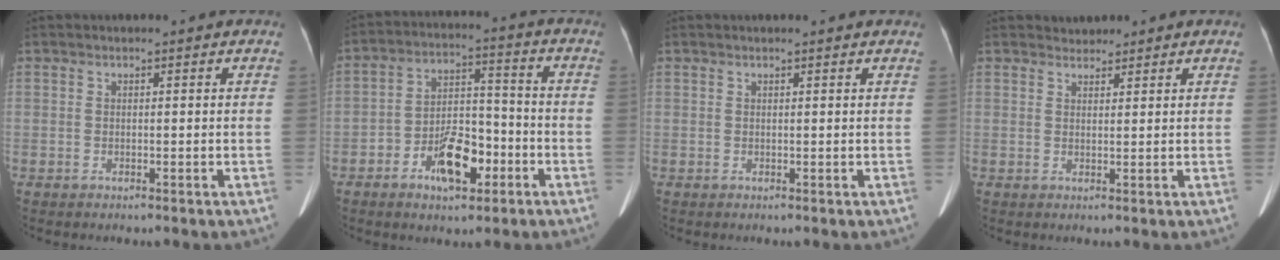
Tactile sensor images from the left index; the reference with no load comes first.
{"total": 9.8, "force": [-4.7, 4.5, 7.4], "torque": [-0.136, 0.019, -0.075]}
{"total": 1.7, "force": [1.6, 0.1, 0.6], "torque": [-0.012, 0.013, 0.016]}
{"total": 1.7, "force": [1.5, 0.9, -0.2], "torque": [0.004, 0.007, 0.022]}